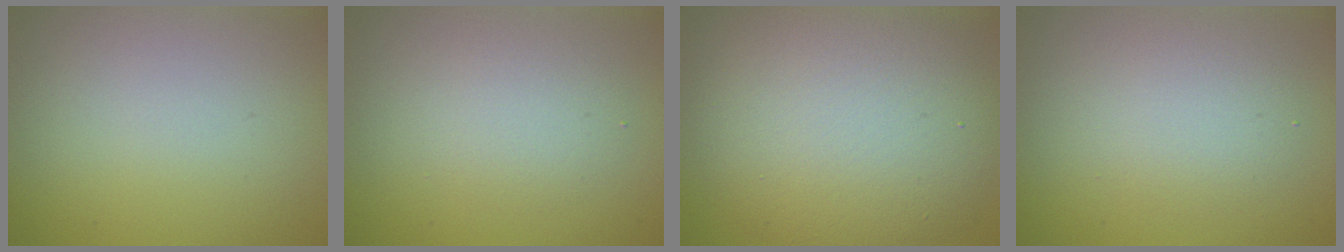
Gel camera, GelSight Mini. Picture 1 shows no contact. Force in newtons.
{"total": 2.5, "press": 2.5, "slide": 0.2}
{"total": 10.6, "press": 10.6, "slide": 0.5}
{"total": 2.9, "press": 2.9, "slide": 0.3}